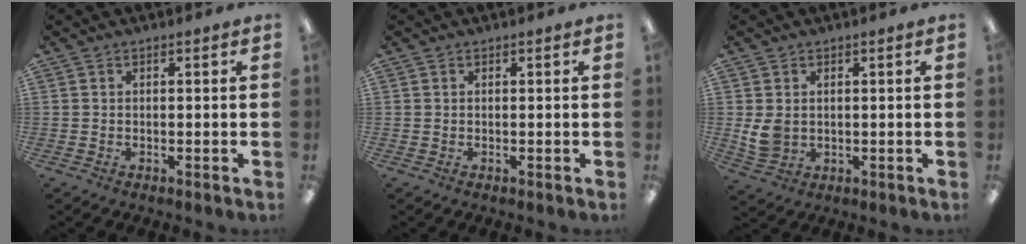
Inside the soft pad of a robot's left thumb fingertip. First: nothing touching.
{"total": 0.0}
{"total": 5.2, "force": [0.9, 4.1, 3.0], "torque": [-0.062, 0.000, 0.019]}